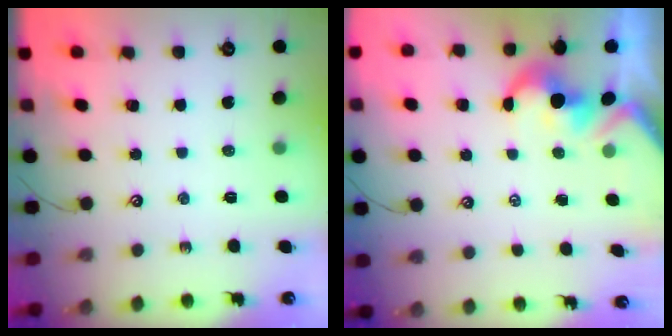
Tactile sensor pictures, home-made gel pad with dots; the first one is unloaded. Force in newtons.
{"total": 1.7, "press": 1.4, "slide": 1.0}